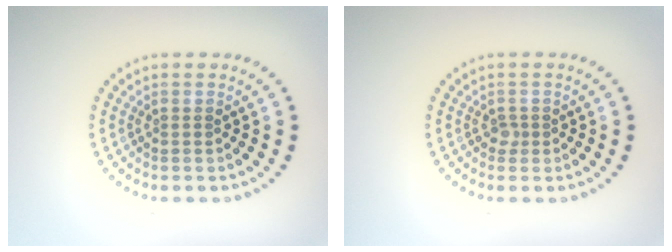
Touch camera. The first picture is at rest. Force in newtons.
{"total": 0.8, "press": 0.6, "slide": 0.6}